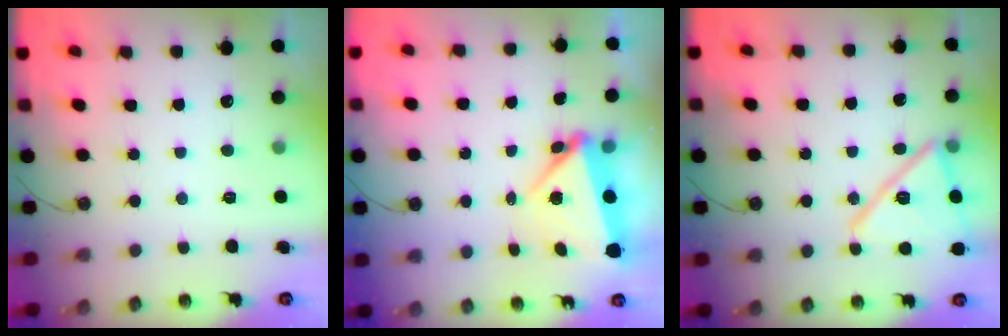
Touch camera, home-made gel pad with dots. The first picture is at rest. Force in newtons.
{"total": 6.9, "press": 5.3, "slide": 4.4}
{"total": 17.0, "press": 17.0, "slide": 0.5}